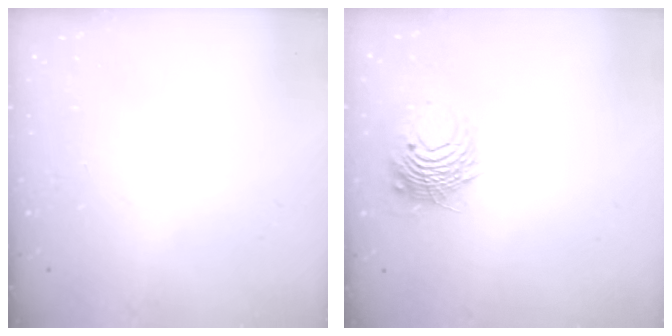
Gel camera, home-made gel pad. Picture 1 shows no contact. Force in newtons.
{"total": 8.3, "press": 8.2, "slide": 0.3}